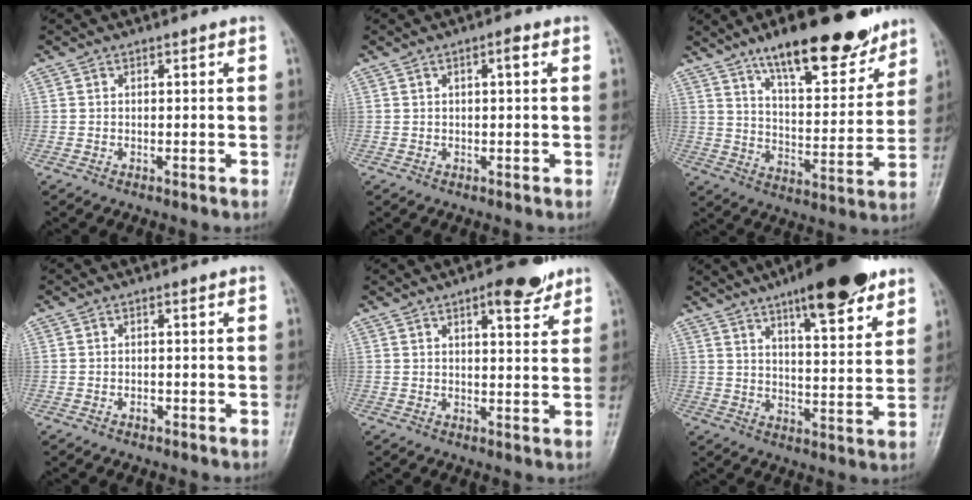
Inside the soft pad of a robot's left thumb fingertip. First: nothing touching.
{"total": 1.8, "force": [0.6, 0.4, 1.7], "torque": [-0.029, 0.004, 0.007]}
{"total": 18.7, "force": [13.2, 6.1, 11.8], "torque": [-0.136, -0.068, 0.210]}
{"total": 1.0, "force": [-0.4, 0.6, 0.6], "torque": [-0.005, 0.003, -0.007]}
{"total": 6.6, "force": [4.2, 2.3, 4.6], "torque": [-0.048, -0.020, 0.052]}
{"total": 16.5, "force": [10.7, 4.4, 11.7], "torque": [-0.144, -0.050, 0.163]}